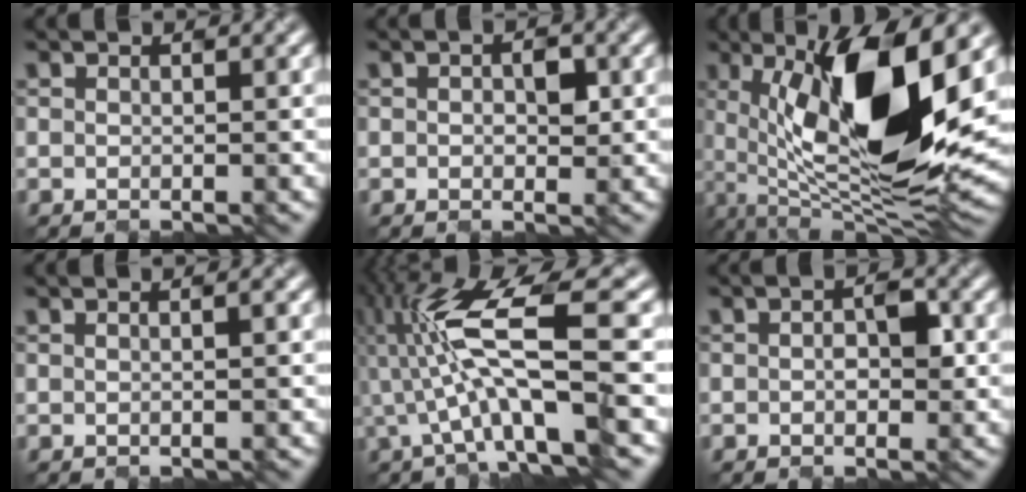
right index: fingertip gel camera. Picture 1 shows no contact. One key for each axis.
{"total": 1.6, "fx": 0.0, "fy": 0.9, "fz": 1.3, "tx": -0.028, "ty": -0.001, "tz": 0.019}
{"total": 13.4, "fx": 2.1, "fy": 4.2, "fz": 12.6, "tx": -0.231, "ty": -0.011, "tz": 0.052}
{"total": 1.8, "fx": 0.5, "fy": 1.0, "fz": 1.4, "tx": -0.014, "ty": 0.020, "tz": -0.003}
{"total": 9.8, "fx": -1.9, "fy": 1.7, "fz": 9.5, "tx": -0.194, "ty": 0.018, "tz": -0.017}
{"total": 2.1, "fx": -0.3, "fy": 1.1, "fz": 1.8, "tx": -0.037, "ty": -0.001, "tz": 0.012}